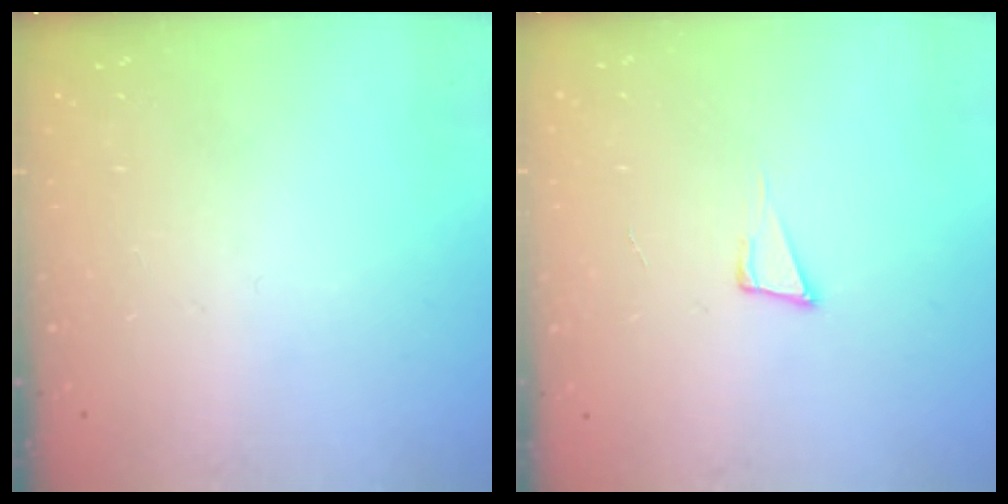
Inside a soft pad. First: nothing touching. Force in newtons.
{"total": 5.7, "press": 4.5, "slide": 3.4}